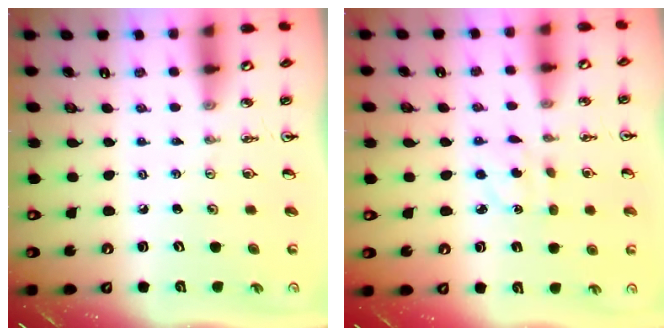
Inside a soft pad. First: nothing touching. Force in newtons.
{"total": 3.0, "press": 2.9, "slide": 0.8}